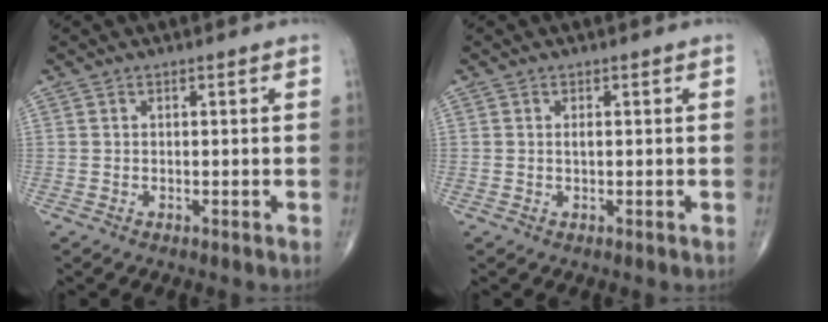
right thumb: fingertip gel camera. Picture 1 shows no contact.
{"total": 0.7, "force": [0.1, 0.3, 0.7], "torque": [-0.012, 0.000, -0.001]}